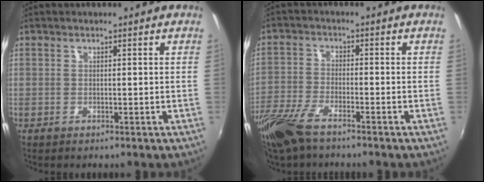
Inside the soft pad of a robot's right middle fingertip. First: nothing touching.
{"total": 8.9, "force": [-6.6, 2.6, 5.3], "torque": [-0.130, -0.020, -0.137]}